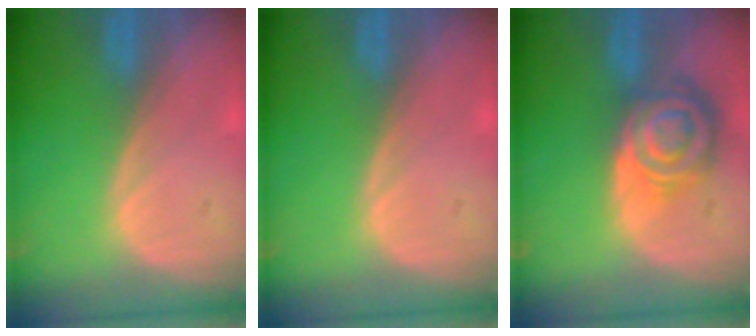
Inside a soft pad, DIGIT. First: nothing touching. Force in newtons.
{"total": 0.0}
{"total": 8.6, "press": 7.5, "slide": 4.2}